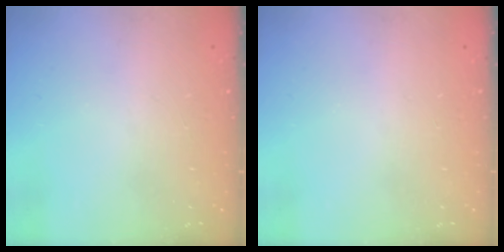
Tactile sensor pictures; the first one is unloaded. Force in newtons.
{"total": 0.0}